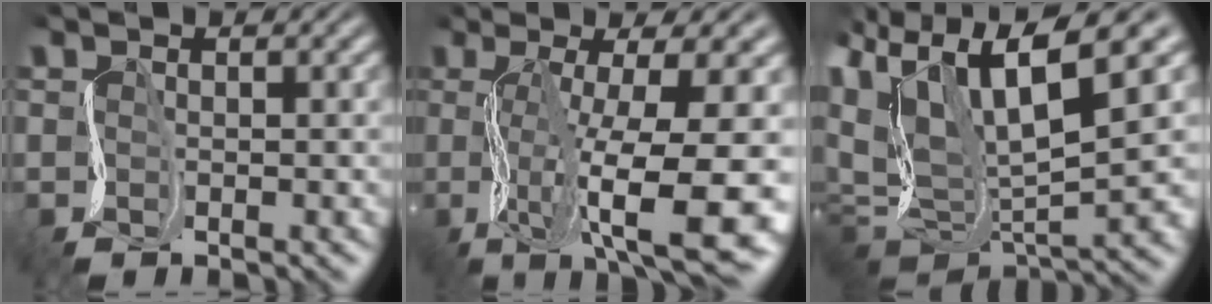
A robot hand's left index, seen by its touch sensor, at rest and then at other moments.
{"total": 12.8, "force": [-1.7, 3.9, 12.1], "torque": [-0.186, -0.008, -0.010]}
{"total": 11.6, "force": [5.1, 4.7, 9.3], "torque": [-0.191, 0.007, 0.101]}